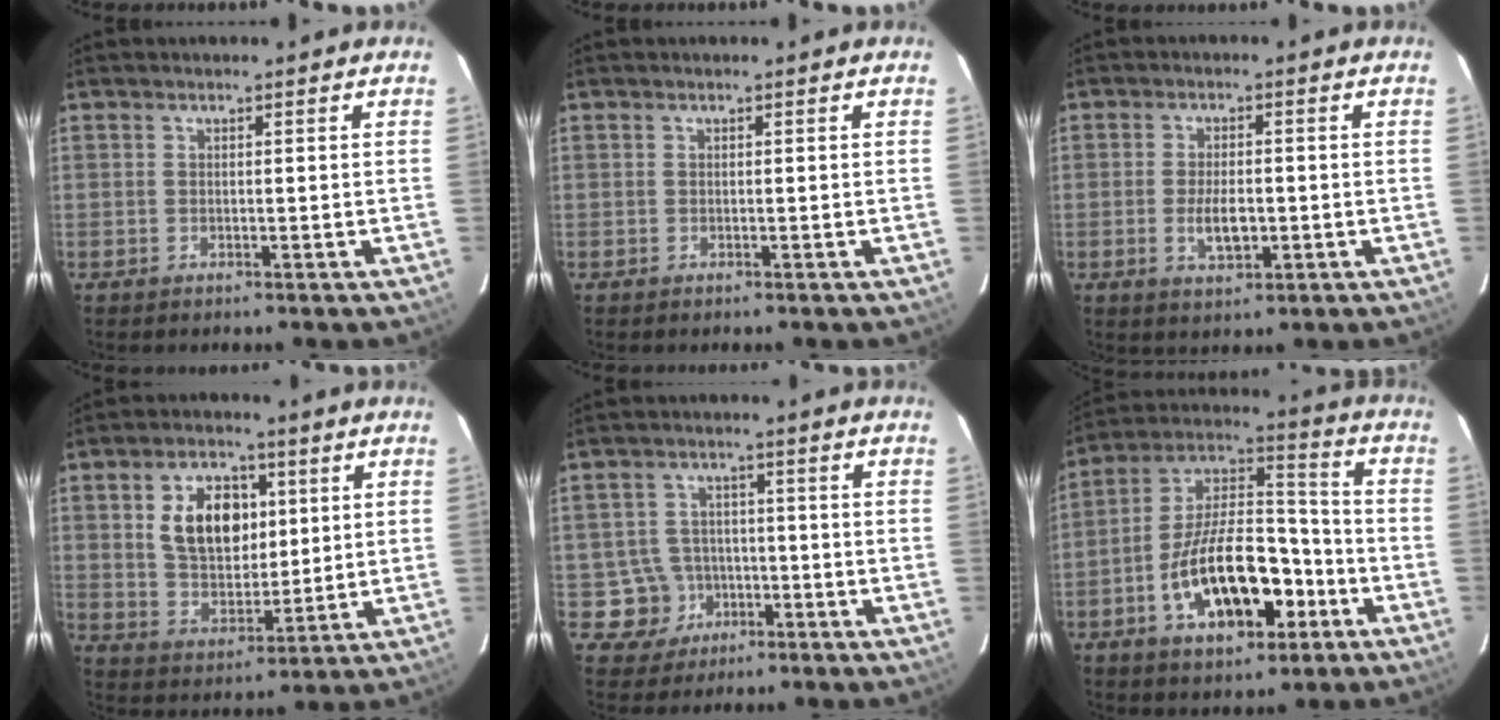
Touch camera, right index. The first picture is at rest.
{"total": 0.0}
{"total": 4.8, "force": [-1.1, 2.2, 4.2], "torque": [-0.082, -0.004, -0.017]}
{"total": 12.0, "force": [3.2, 7.8, 8.5], "torque": [-0.156, 0.014, 0.067]}
{"total": 6.3, "force": [-2.5, 5.8, 0.4], "torque": [-0.025, 0.026, -0.032]}
{"total": 18.9, "force": [-7.4, 9.5, 14.6], "torque": [-0.269, 0.022, -0.114]}